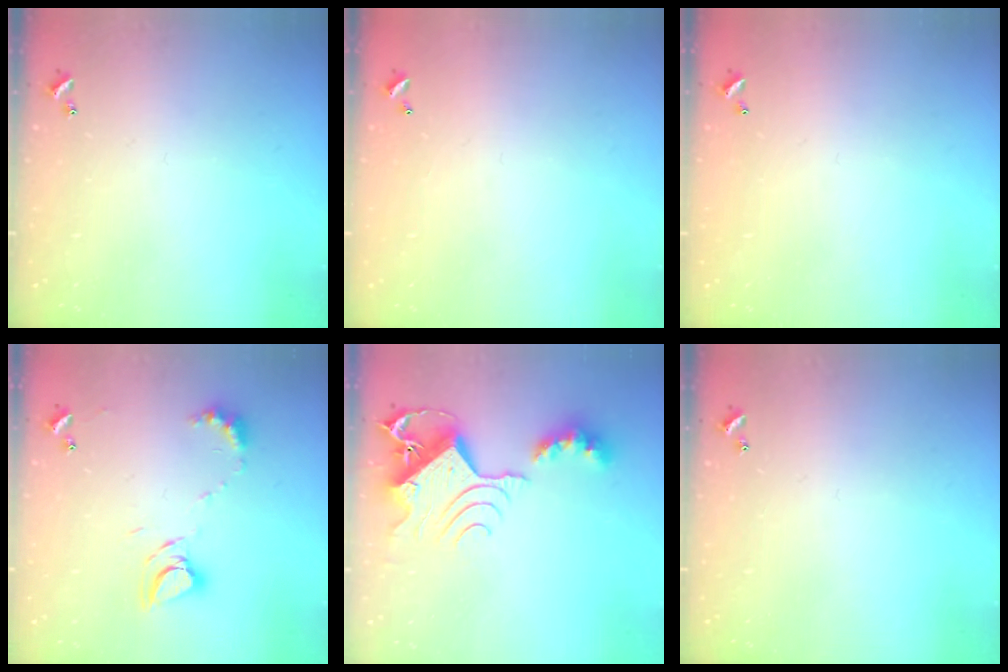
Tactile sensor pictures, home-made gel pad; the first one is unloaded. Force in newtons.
{"total": 2.8, "press": 2.8, "slide": 0.1}
{"total": 2.7, "press": 2.7, "slide": 0.1}
{"total": 8.2, "press": 8.2, "slide": 0.9}
{"total": 11.3, "press": 11.2, "slide": 1.0}
{"total": 0.0}